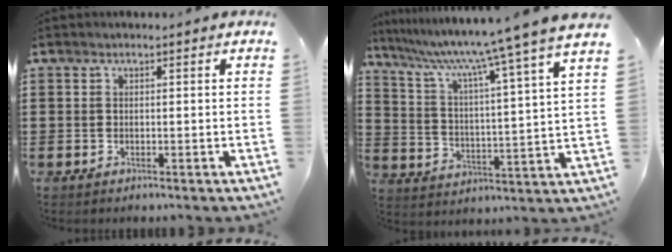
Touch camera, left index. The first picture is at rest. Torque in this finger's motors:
{"motor_torque": [0.95, 0.90, 1.05, 0.21]}